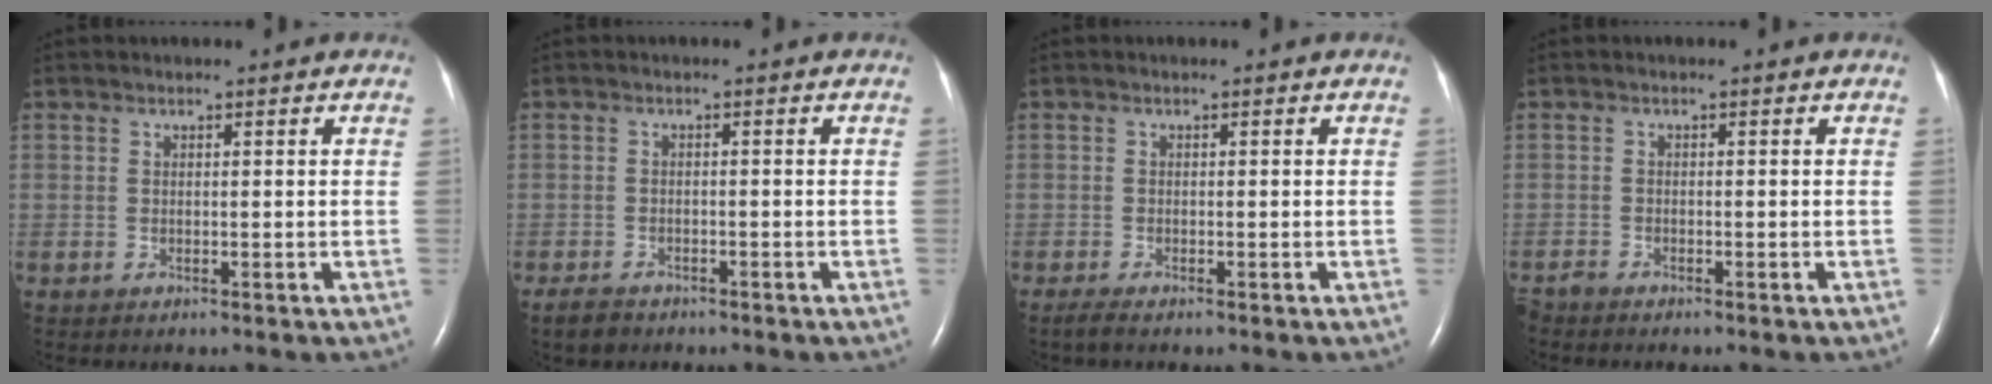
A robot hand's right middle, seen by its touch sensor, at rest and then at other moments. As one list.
[{"total": 2.6, "force": [-2.1, 1.2, 0.9], "torque": [-0.024, -0.002, -0.030]}, {"total": 1.2, "force": [-1.0, 0.0, 0.7], "torque": [-0.026, -0.006, -0.020]}, {"total": 1.2, "force": [-1.2, 0.1, 0.1], "torque": [-0.004, -0.003, -0.021]}]